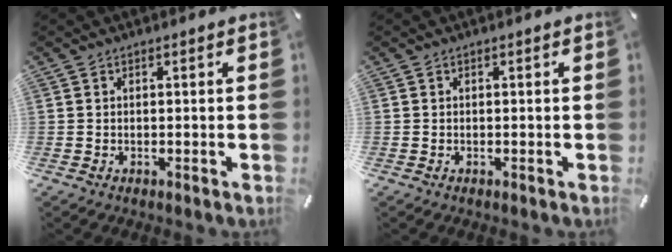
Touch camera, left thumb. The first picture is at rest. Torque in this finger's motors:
{"motor_torque": [-0.01, 0.01, 0.00, 0.00, 0.00]}